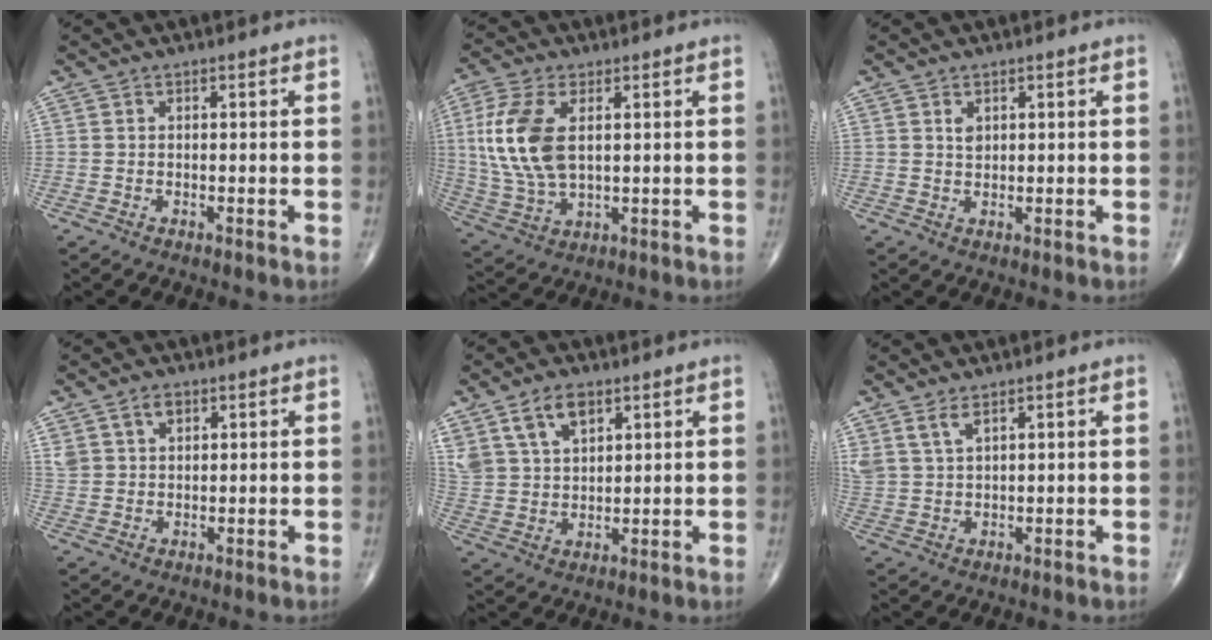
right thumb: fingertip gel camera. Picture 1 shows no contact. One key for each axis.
{"total": 13.6, "fx": 2.5, "fy": 7.3, "fz": 11.2, "tx": -0.250, "ty": -0.007, "tz": 0.055}
{"total": 1.6, "fx": 0.7, "fy": 1.1, "fz": 0.9, "tx": -0.009, "ty": -0.004, "tz": 0.015}
{"total": 4.7, "fx": 2.5, "fy": 3.0, "fz": 2.5, "tx": -0.036, "ty": -0.006, "tz": 0.051}
{"total": 9.9, "fx": 5.7, "fy": 5.7, "fz": 5.8, "tx": -0.099, "ty": -0.015, "tz": 0.119}
{"total": 4.3, "fx": 2.8, "fy": 1.7, "fz": 2.8, "tx": -0.061, "ty": -0.008, "tz": 0.067}